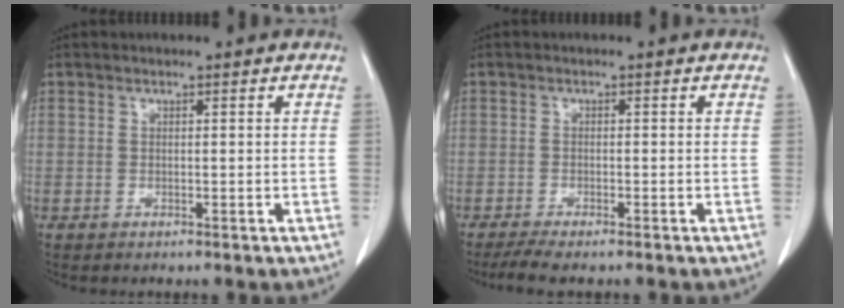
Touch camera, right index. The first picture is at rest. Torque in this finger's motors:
{"motor_torque": [0.01, -0.02, 0.14, 0.03]}